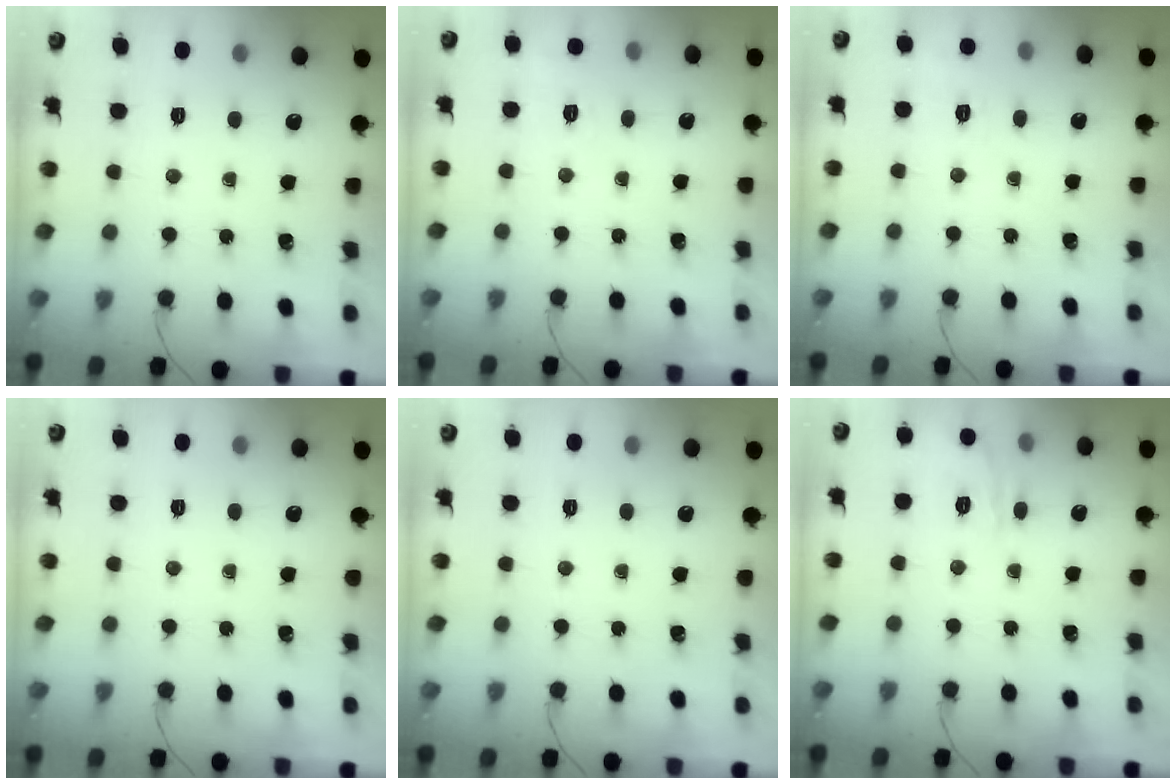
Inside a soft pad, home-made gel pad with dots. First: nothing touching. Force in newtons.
{"total": 8.0, "press": 7.7, "slide": 2.1}
{"total": 2.5, "press": 1.3, "slide": 2.2}
{"total": 0.0}
{"total": 0.0}
{"total": 10.5, "press": 10.5, "slide": 1.2}